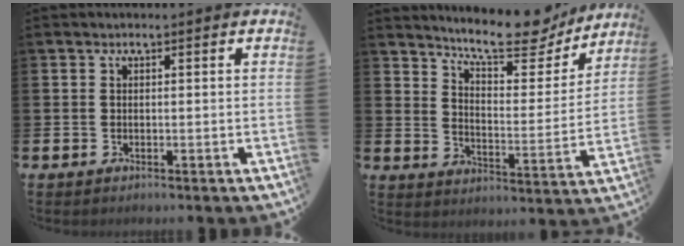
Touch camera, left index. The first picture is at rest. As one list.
[{"total": 10.8, "force": [9.9, 2.2, 3.6], "torque": [-0.062, -0.077, 0.170]}]